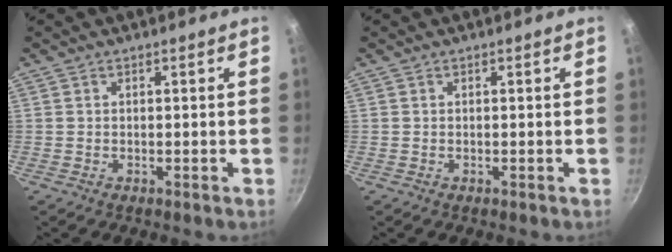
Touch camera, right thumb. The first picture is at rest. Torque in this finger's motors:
{"motor_torque": [-0.01, 0.01, -0.05, 0.44, 0.00]}